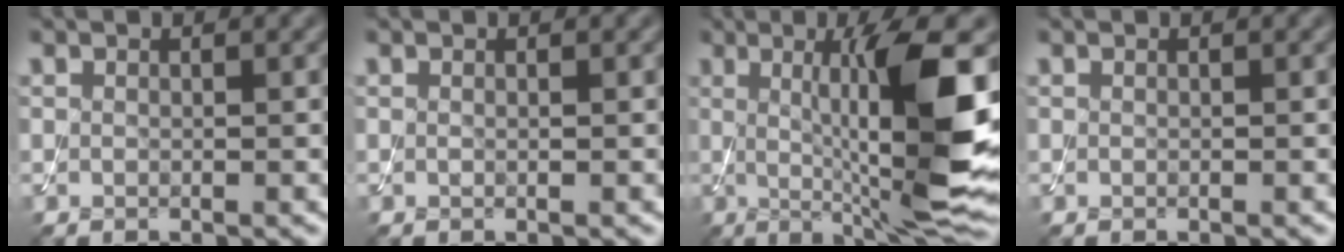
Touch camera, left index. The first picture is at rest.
{"total": 0.0}
{"total": 11.6, "force": [0.6, 2.0, 11.4], "torque": [-0.166, -0.008, 0.017]}
{"total": 0.0}